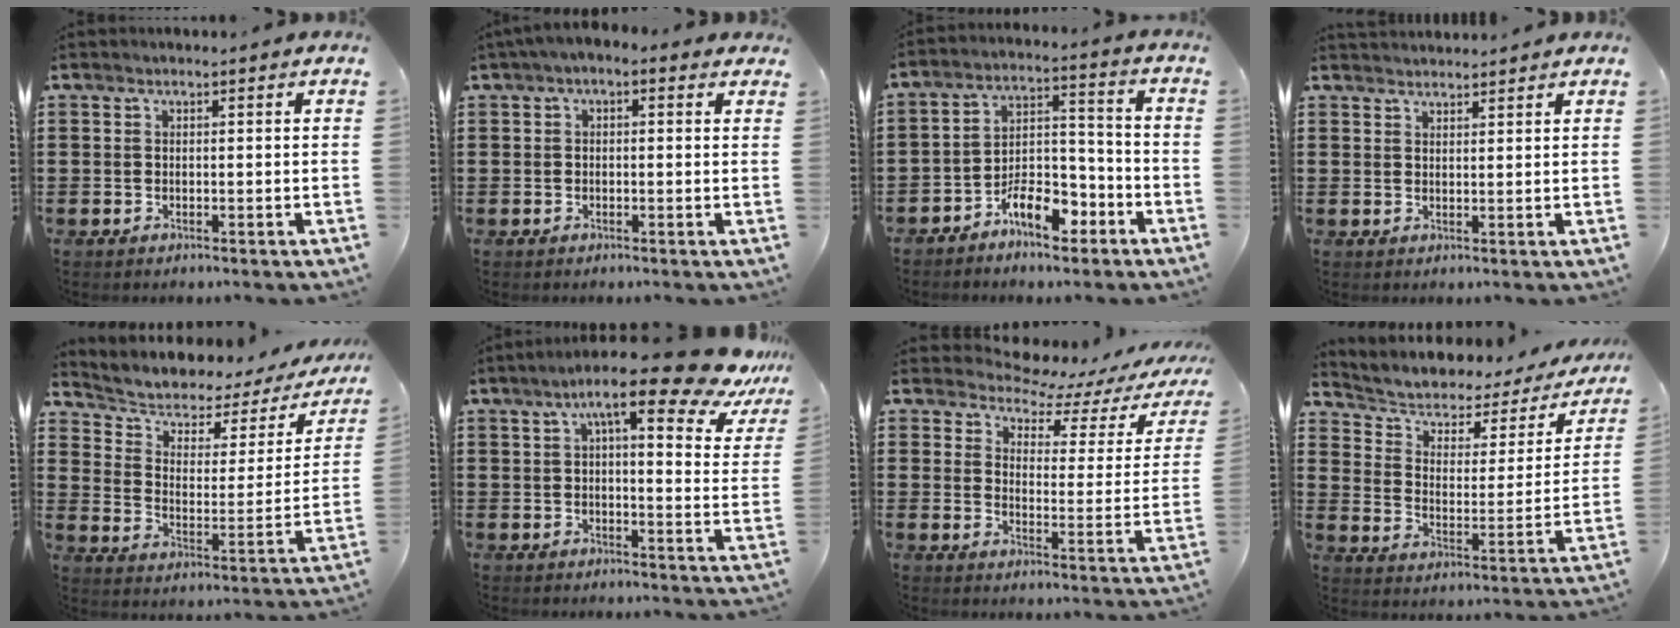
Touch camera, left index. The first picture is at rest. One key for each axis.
{"total": 1.5, "fx": -0.7, "fy": 0.8, "fz": 1.0, "tx": -0.027, "ty": 0.003, "tz": -0.020}
{"total": 8.6, "fx": -6.1, "fy": 3.6, "fz": 4.9, "tx": -0.088, "ty": 0.020, "tz": -0.113}
{"total": 1.8, "fx": 1.8, "fy": 0.1, "fz": -0.1, "tx": -0.003, "ty": 0.000, "tz": 0.035}
{"total": 3.6, "fx": 2.2, "fy": 2.3, "fz": 1.7, "tx": -0.054, "ty": -0.021, "tz": 0.029}
{"total": 12.8, "fx": 8.7, "fy": 2.2, "fz": 9.2, "tx": -0.152, "ty": -0.033, "tz": 0.138}
{"total": 4.3, "fx": 4.0, "fy": 1.1, "fz": 1.2, "tx": -0.043, "ty": -0.030, "tz": 0.062}
{"total": 3.5, "fx": 1.9, "fy": 2.3, "fz": 1.8, "tx": -0.052, "ty": -0.018, "tz": 0.023}